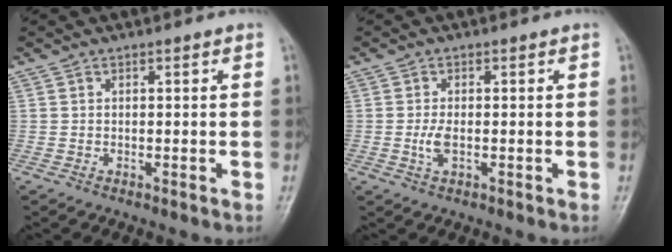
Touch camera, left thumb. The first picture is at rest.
{"total": 2.8, "force": [-0.5, 1.3, 2.5], "torque": [-0.057, 0.002, -0.009]}